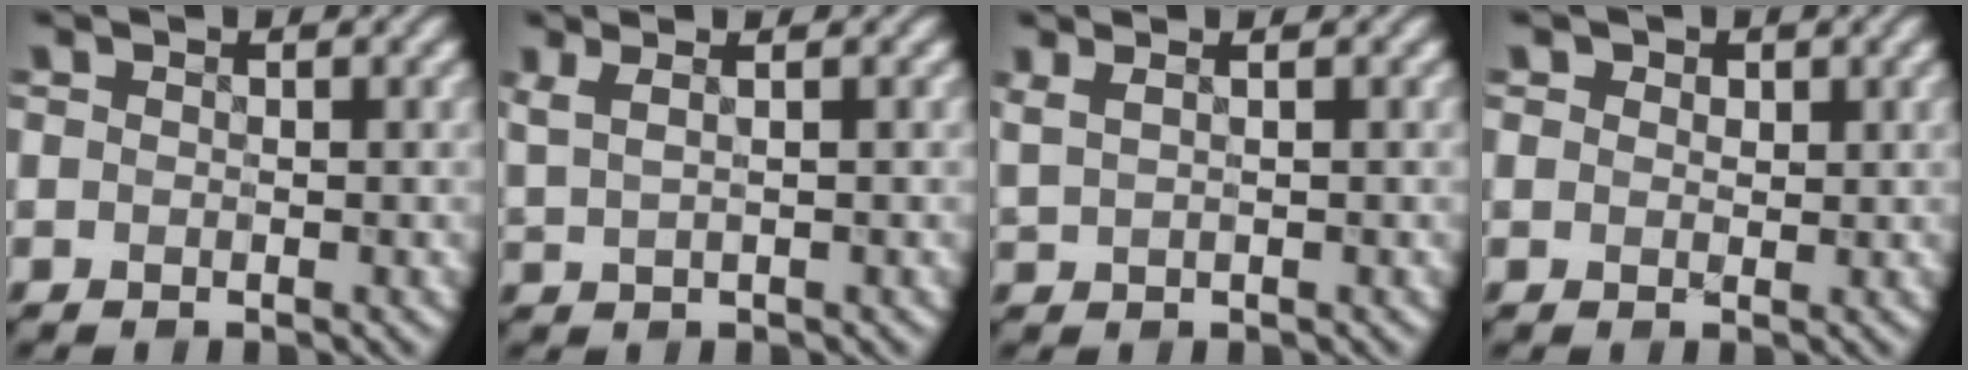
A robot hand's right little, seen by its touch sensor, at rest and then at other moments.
{"total": 3.5, "force": [2.1, 1.4, 2.3], "torque": [-0.030, 0.021, 0.015]}
{"total": 2.6, "force": [1.7, 1.0, 1.6], "torque": [-0.021, 0.012, 0.014]}
{"total": 1.5, "force": [0.8, 1.1, 0.5], "torque": [-0.005, 0.007, 0.000]}